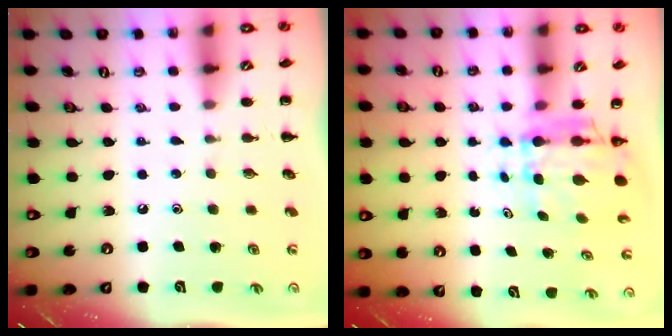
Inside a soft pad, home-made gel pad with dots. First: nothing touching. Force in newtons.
{"total": 5.6, "press": 5.2, "slide": 2.1}